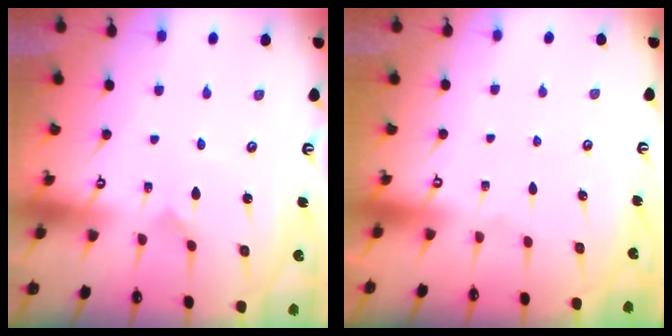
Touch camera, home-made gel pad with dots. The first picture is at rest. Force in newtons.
{"total": 0.0}